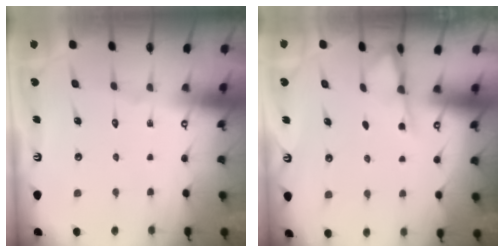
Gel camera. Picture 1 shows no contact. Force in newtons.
{"total": 1.9, "press": 1.8, "slide": 0.4}